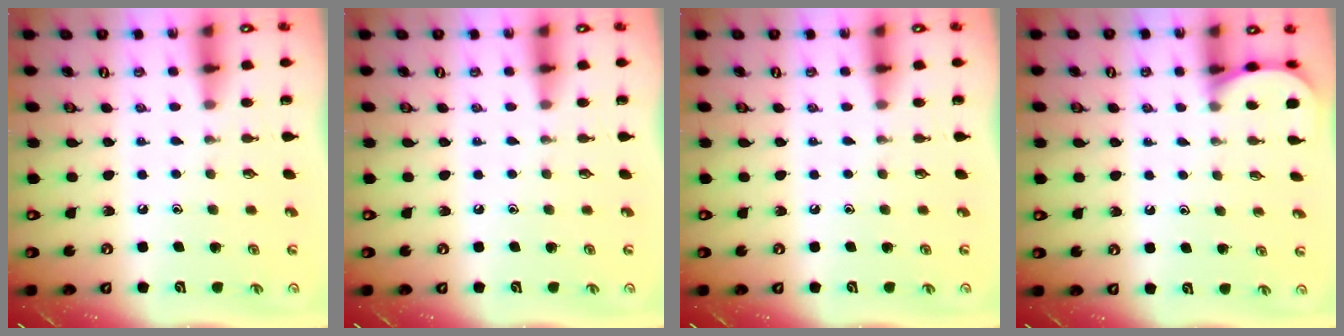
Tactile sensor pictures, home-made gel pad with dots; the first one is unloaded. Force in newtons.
{"total": 0.0}
{"total": 0.0}
{"total": 1.4, "press": 1.4, "slide": 0.1}